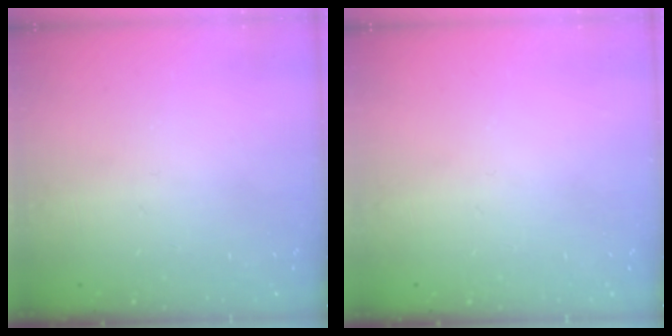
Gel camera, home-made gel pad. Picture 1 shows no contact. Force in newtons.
{"total": 0.0}